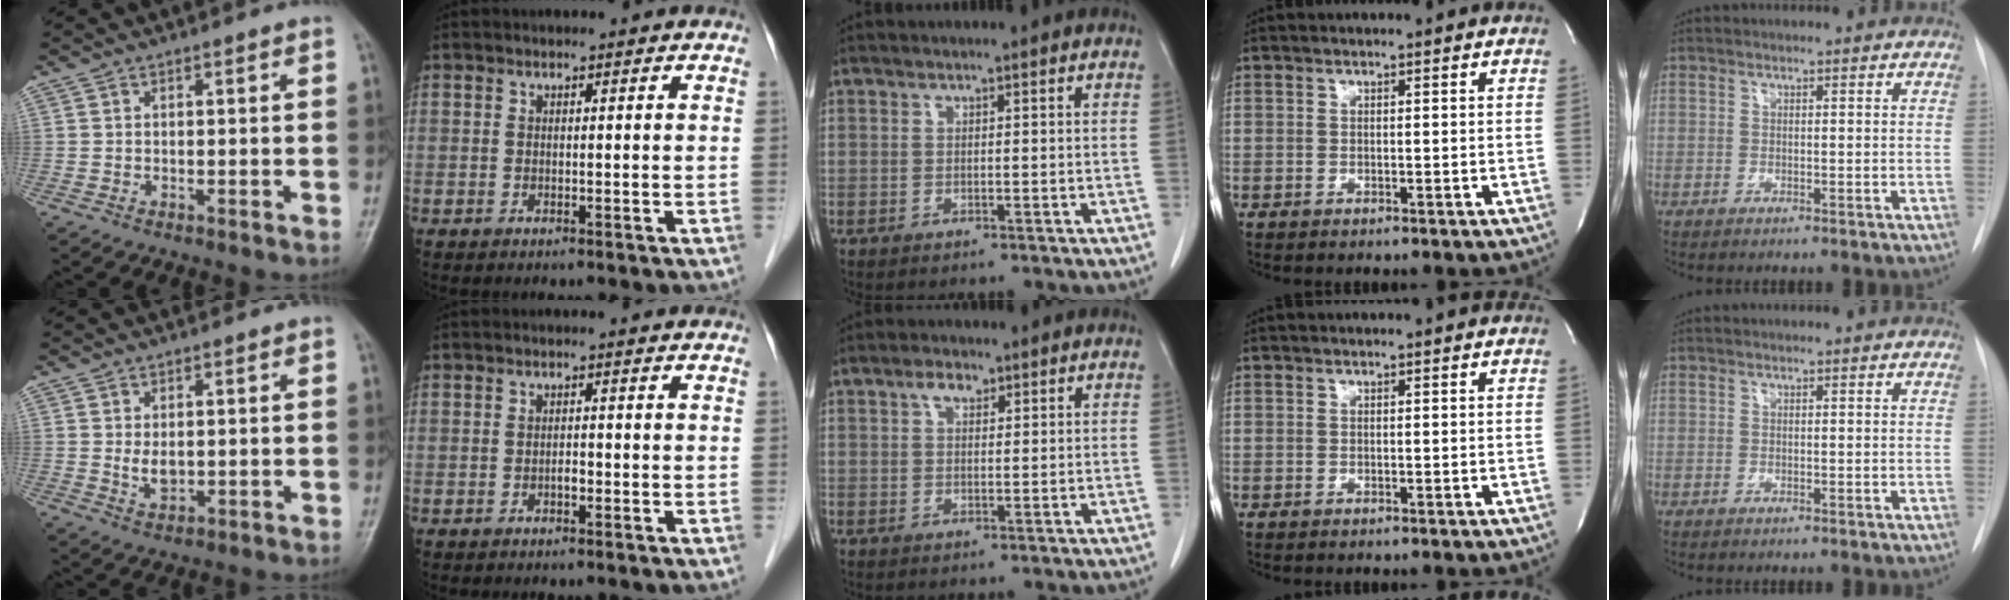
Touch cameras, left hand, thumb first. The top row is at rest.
{"thumb": {"total": 3.1, "force": [0.5, 2.0, 2.3], "torque": [-0.033, -0.010, 0.015]}, "index": {"total": 0.9, "force": [-0.5, 0.3, 0.7], "torque": [-0.012, 0.002, -0.009]}, "middle": {"total": 2.5, "force": [1.5, 1.2, 1.6], "torque": [-0.033, 0.006, 0.028]}}